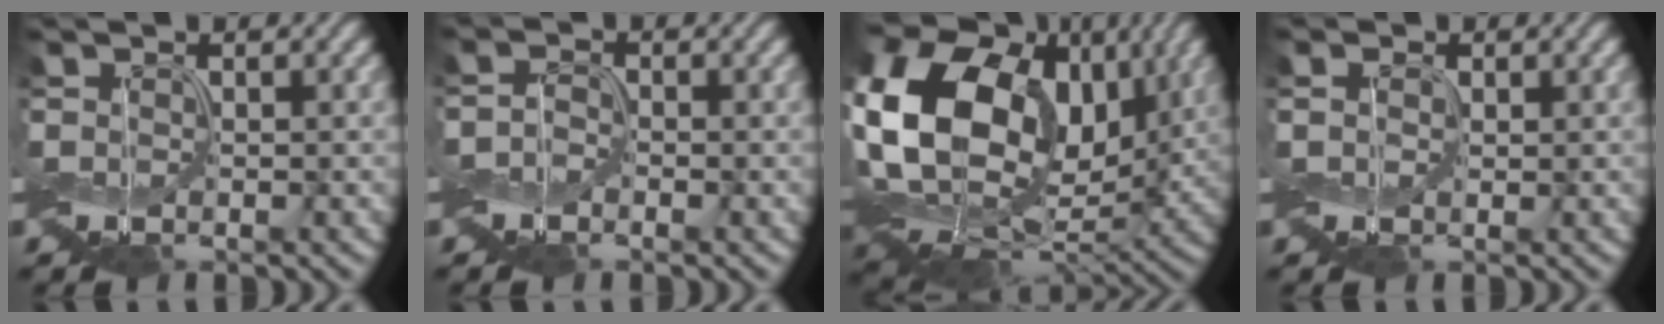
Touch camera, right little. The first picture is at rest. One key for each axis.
{"total": 1.5, "fx": -0.5, "fy": 1.2, "fz": 0.8, "tx": -0.017, "ty": 0.006, "tz": -0.018}
{"total": 18.4, "fx": 2.8, "fy": 13.5, "fz": 12.3, "tx": -0.246, "ty": 0.007, "tz": 0.066}
{"total": 1.1, "fx": 0.3, "fy": 0.9, "fz": 0.5, "tx": -0.014, "ty": 0.003, "tz": 0.001}